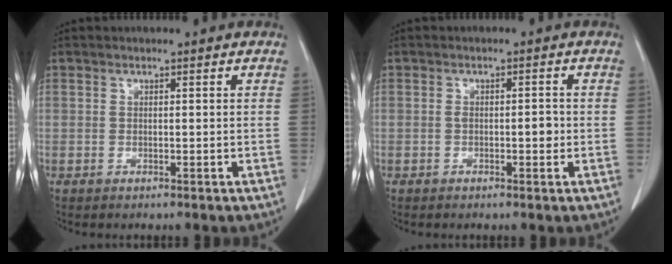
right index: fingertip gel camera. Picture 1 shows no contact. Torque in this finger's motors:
{"motor_torque": [0.33, -0.11, 0.08, 0.04]}